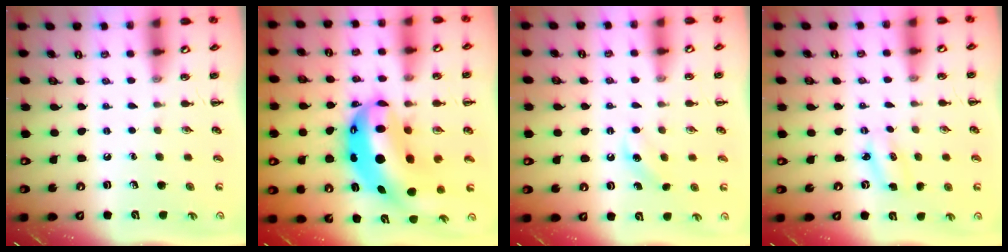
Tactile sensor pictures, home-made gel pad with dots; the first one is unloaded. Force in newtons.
{"total": 14.6, "press": 14.1, "slide": 3.8}
{"total": 4.9, "press": 4.7, "slide": 1.3}
{"total": 2.8, "press": 2.8, "slide": 0.6}